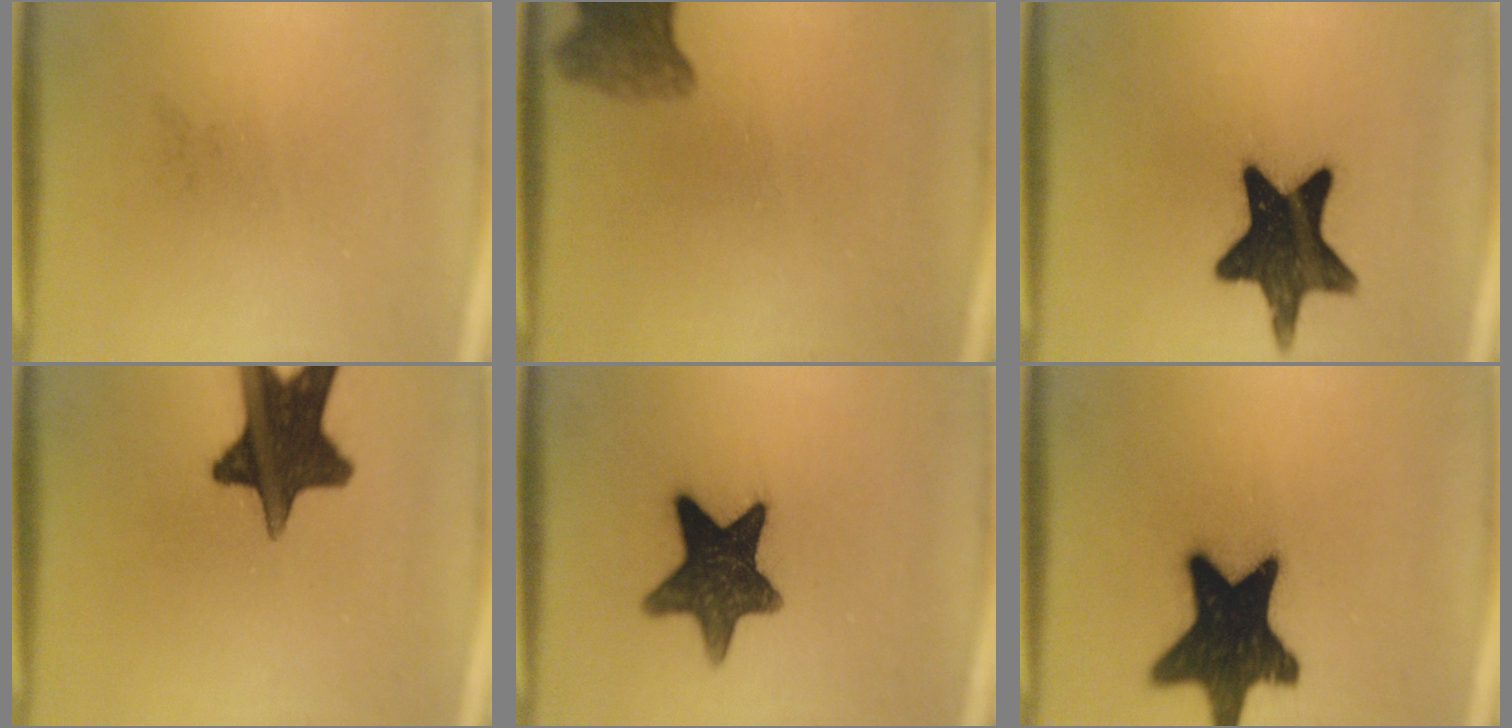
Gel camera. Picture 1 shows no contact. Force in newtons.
{"total": 5.7}
{"total": 15.6}
{"total": 15.3}
{"total": 12.7}
{"total": 19.6}